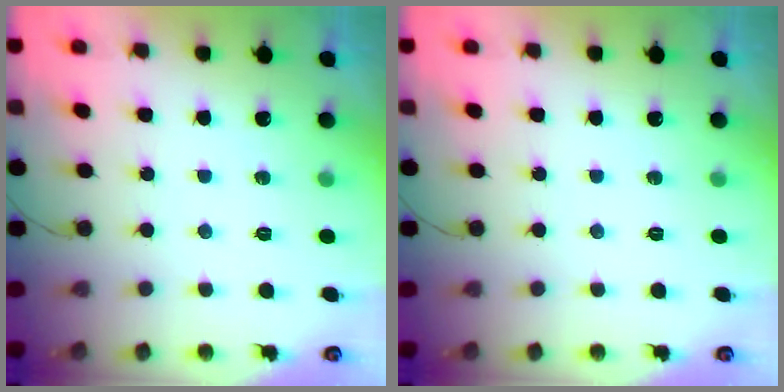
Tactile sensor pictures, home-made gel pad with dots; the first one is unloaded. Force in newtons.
{"total": 0.0}